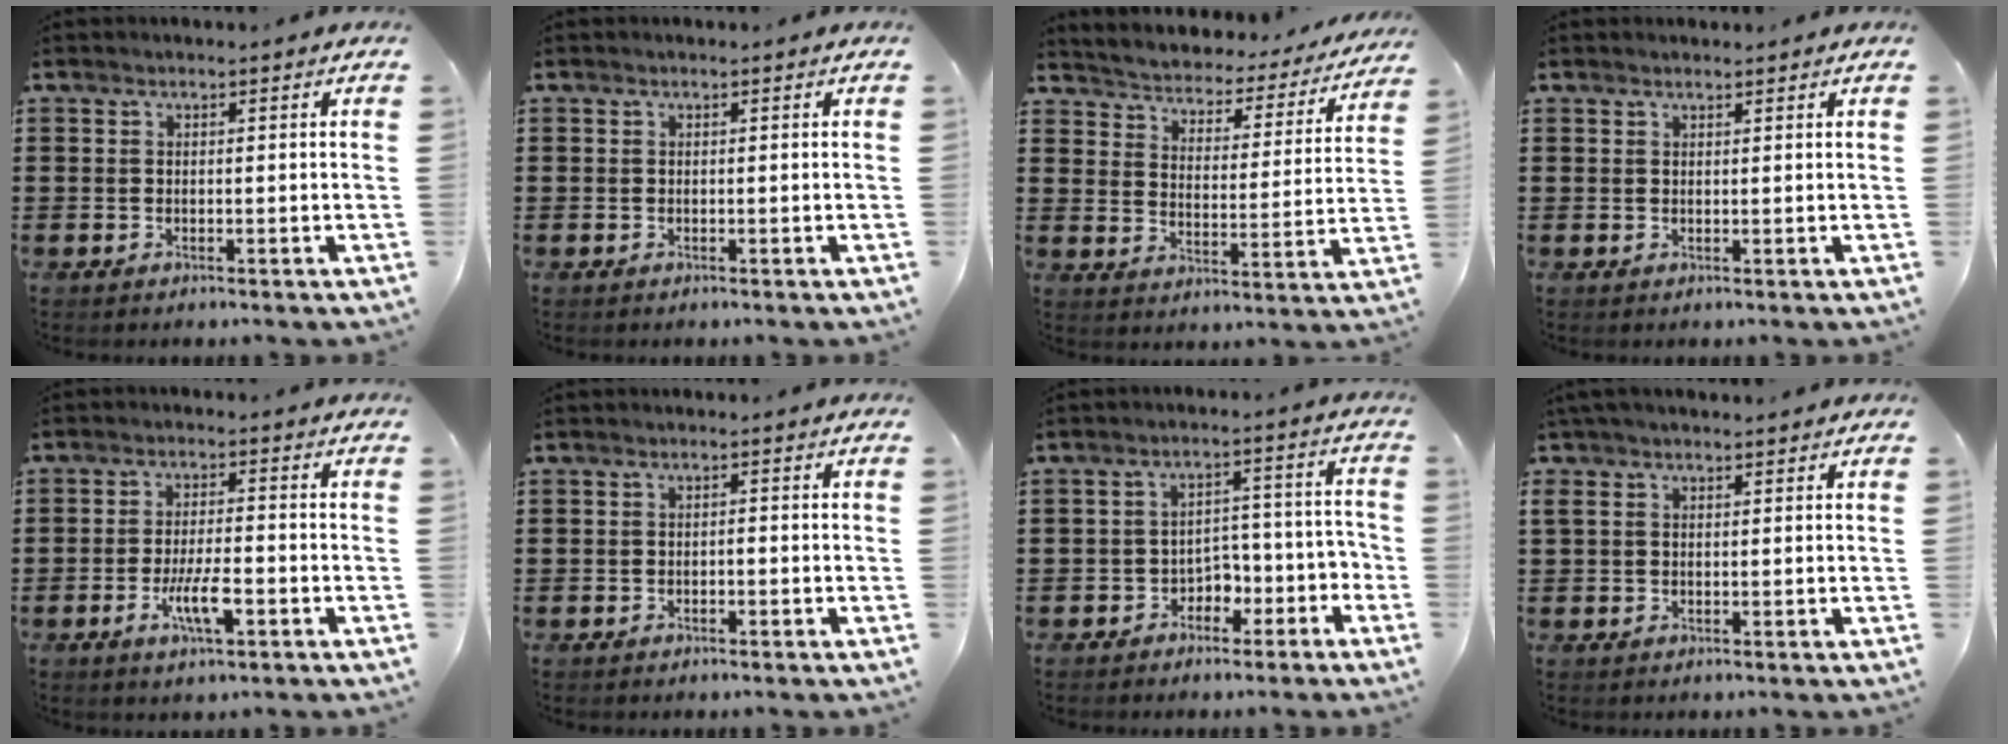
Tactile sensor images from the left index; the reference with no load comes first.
{"total": 0.0}
{"total": 2.3, "force": [2.3, 0.3, -0.1], "torque": [-0.019, -0.030, 0.027]}
{"total": 0.8, "force": [0.8, 0.1, 0.1], "torque": [-0.004, 0.000, 0.015]}
{"total": 6.0, "force": [-2.4, 1.7, 5.3], "torque": [-0.105, -0.003, -0.045]}
{"total": 0.6, "force": [-0.4, 0.2, 0.4], "torque": [-0.012, -0.003, -0.008]}
{"total": 3.9, "force": [-3.0, 2.2, 1.3], "torque": [-0.031, 0.011, -0.062]}
{"total": 1.9, "force": [1.1, 0.8, 1.4], "torque": [-0.030, 0.006, 0.019]}